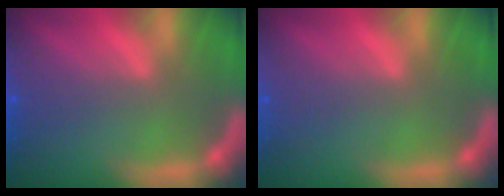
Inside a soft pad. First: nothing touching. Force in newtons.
{"total": 0.0}